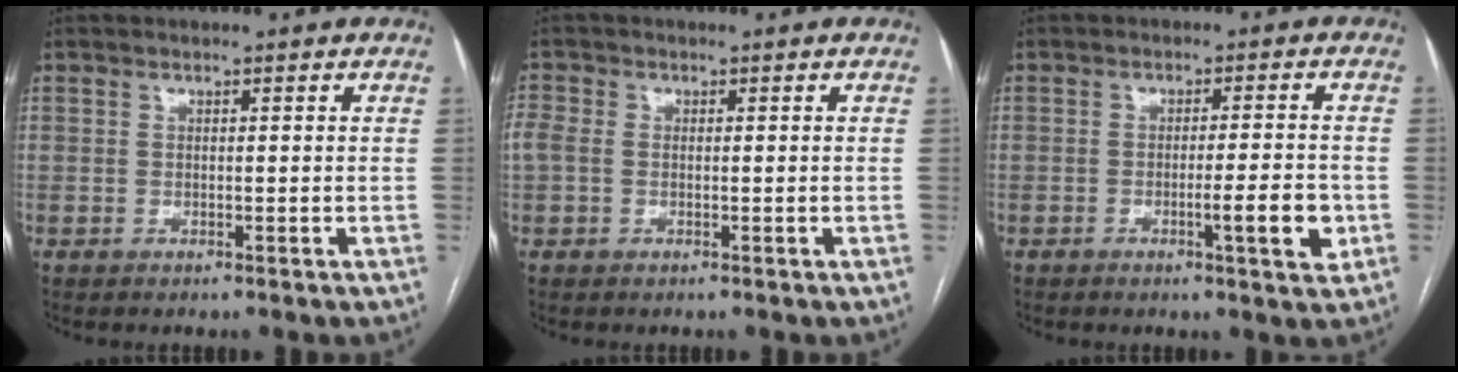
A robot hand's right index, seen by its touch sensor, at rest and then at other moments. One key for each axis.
{"total": 3.1, "fx": -0.3, "fy": 2.4, "fz": 2.1, "tx": -0.072, "ty": 0.013, "tz": -0.004}
{"total": 5.7, "fx": -1.9, "fy": 0.3, "fz": 5.3, "tx": -0.077, "ty": -0.003, "tz": -0.025}